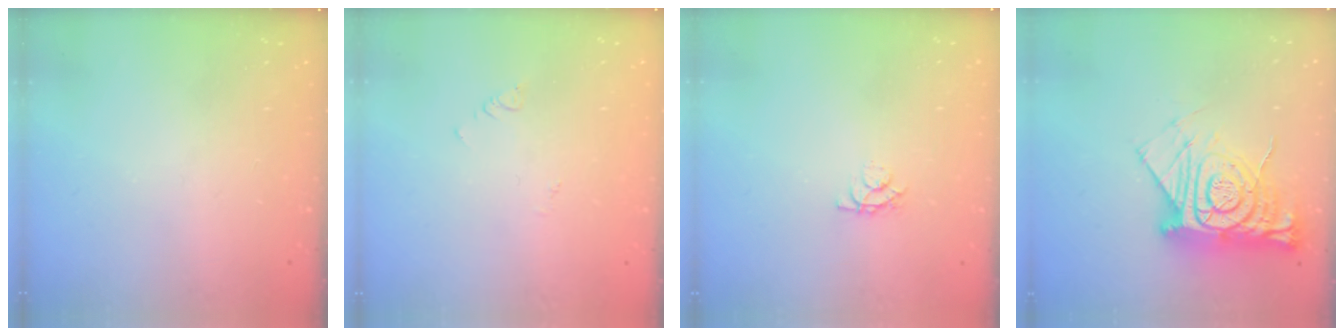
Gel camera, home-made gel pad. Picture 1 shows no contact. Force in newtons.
{"total": 1.9, "press": 1.9, "slide": 0.4}
{"total": 3.6, "press": 3.6, "slide": 0.4}
{"total": 17.8, "press": 17.7, "slide": 1.6}